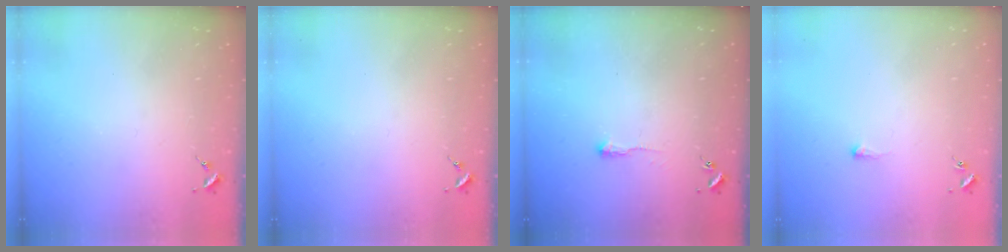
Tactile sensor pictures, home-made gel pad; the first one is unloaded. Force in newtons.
{"total": 0.0}
{"total": 4.7, "press": 4.7, "slide": 0.3}
{"total": 3.3, "press": 3.2, "slide": 0.5}